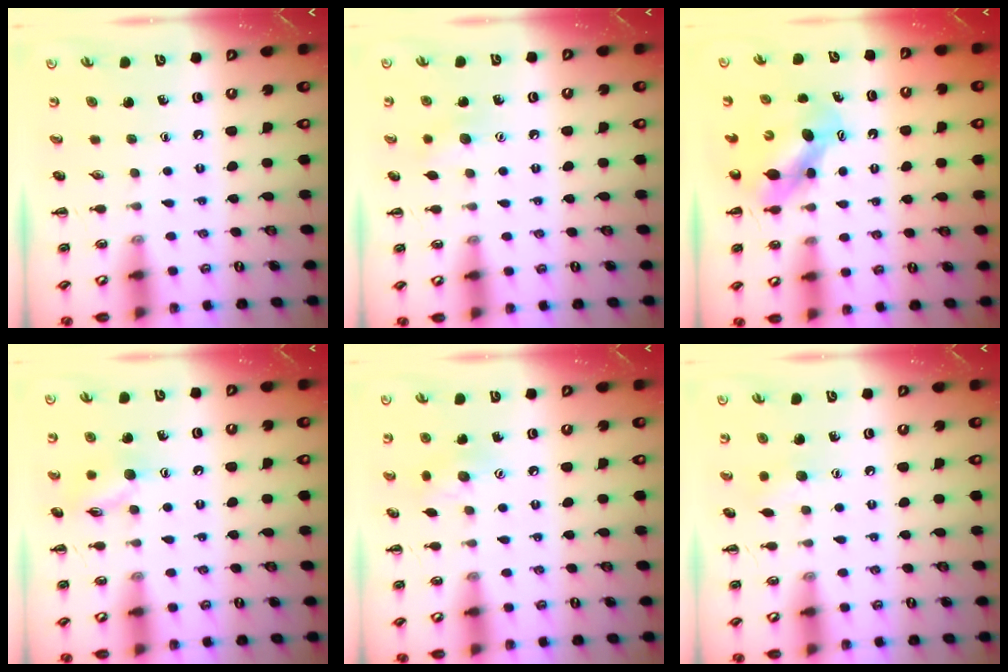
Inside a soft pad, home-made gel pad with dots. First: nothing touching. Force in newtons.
{"total": 6.7, "press": 6.5, "slide": 1.3}
{"total": 7.1, "press": 7.0, "slide": 1.4}
{"total": 9.1, "press": 9.1, "slide": 0.7}
{"total": 7.0, "press": 7.0, "slide": 0.9}
{"total": 5.8, "press": 5.6, "slide": 1.6}